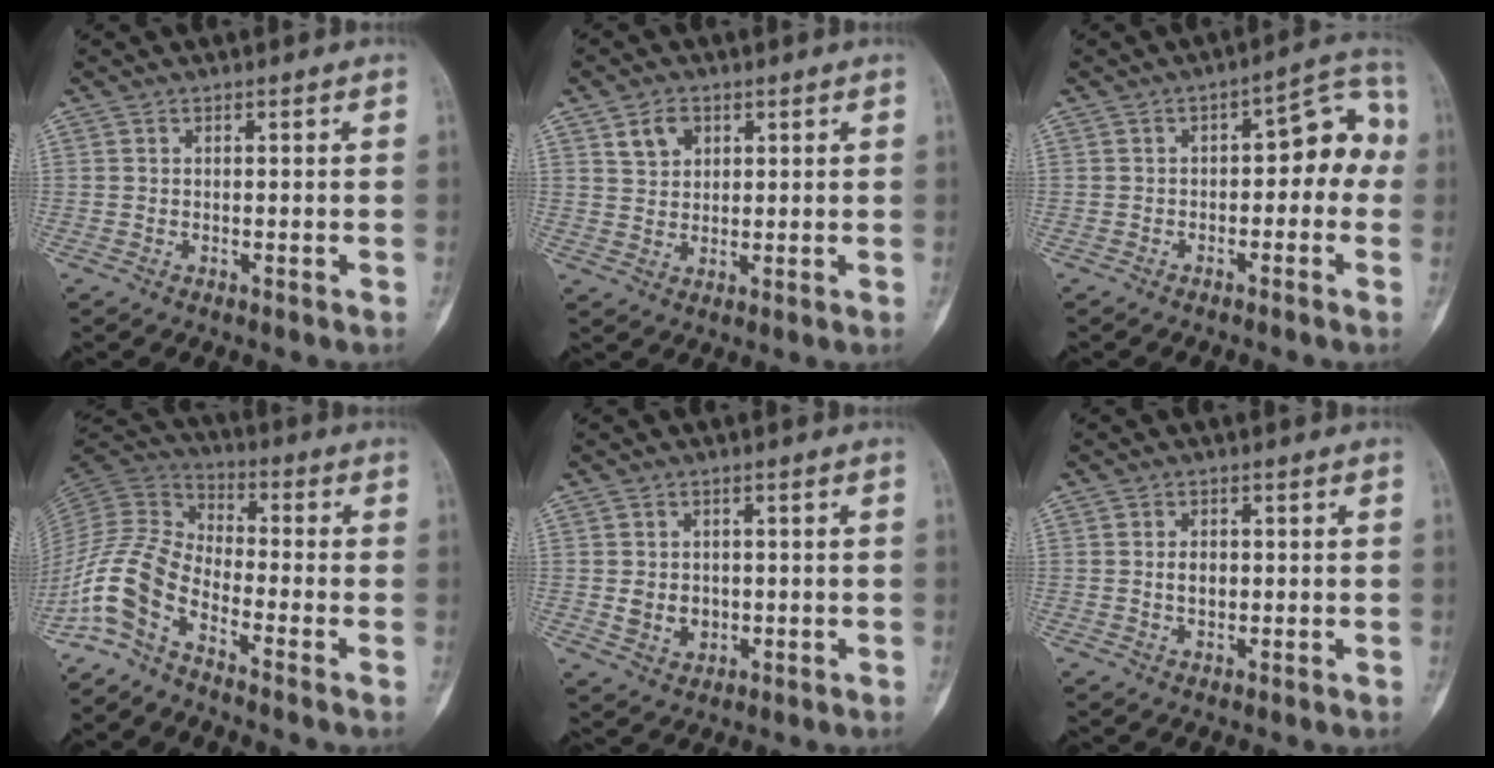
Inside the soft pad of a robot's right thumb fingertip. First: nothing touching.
{"total": 4.7, "force": [2.3, 3.4, 2.2], "torque": [-0.023, -0.011, 0.045]}
{"total": 8.9, "force": [-0.8, 4.9, 7.4], "torque": [-0.052, 0.046, -0.019]}
{"total": 10.6, "force": [-7.0, 3.8, 7.0], "torque": [-0.162, 0.060, -0.157]}
{"total": 4.8, "force": [-0.3, 4.0, 2.6], "torque": [-0.025, 0.000, 0.006]}
{"total": 2.6, "force": [0.1, 1.8, 1.9], "torque": [-0.023, 0.001, 0.002]}